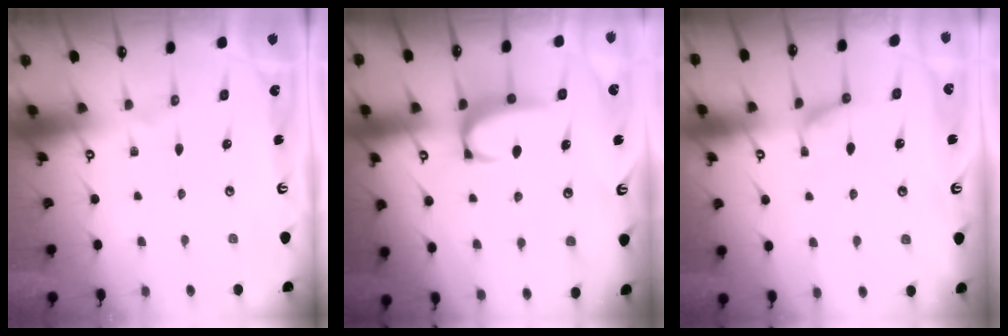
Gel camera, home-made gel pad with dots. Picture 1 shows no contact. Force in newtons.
{"total": 2.3, "press": 2.2, "slide": 0.6}
{"total": 1.5, "press": 1.1, "slide": 1.0}